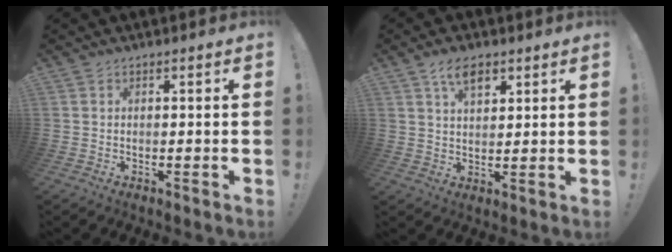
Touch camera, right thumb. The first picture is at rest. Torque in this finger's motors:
{"motor_torque": [-0.15, 0.44, 0.48, 0.35, 0.00]}